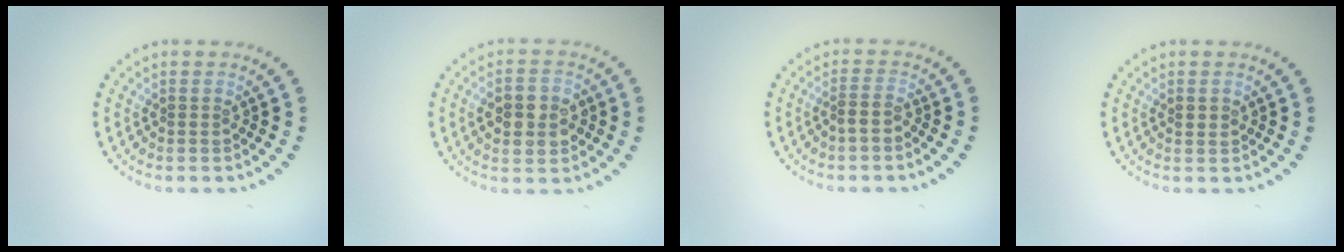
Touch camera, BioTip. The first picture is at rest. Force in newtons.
{"total": 4.3, "press": 4.3, "slide": 0.3}
{"total": 1.2, "press": 0.8, "slide": 0.8}
{"total": 1.4, "press": 1.4, "slide": 0.0}